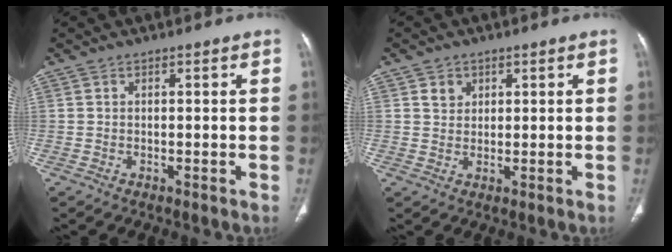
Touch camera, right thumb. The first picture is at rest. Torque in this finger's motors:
{"motor_torque": [-0.63, 0.46, 0.30, 0.13, -0.01]}